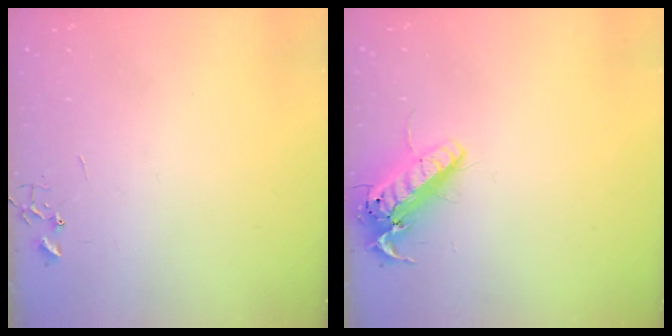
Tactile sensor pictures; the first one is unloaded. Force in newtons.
{"total": 14.9, "press": 14.7, "slide": 2.8}